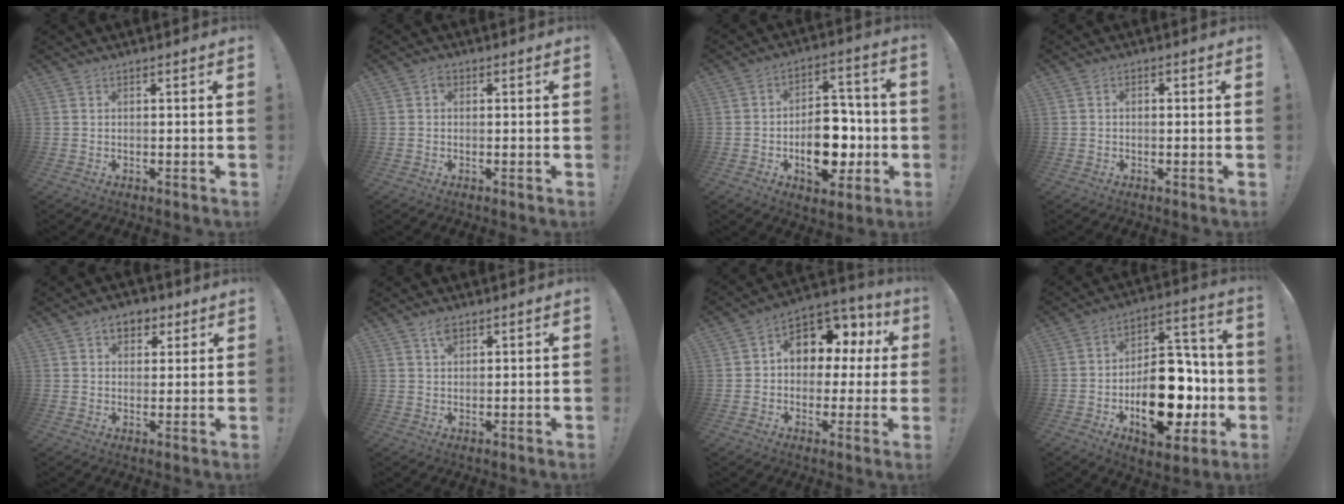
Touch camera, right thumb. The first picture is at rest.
{"total": 1.3, "force": [-0.1, 1.1, 0.7], "torque": [-0.017, 0.007, -0.002]}
{"total": 15.9, "force": [-4.1, 10.4, 11.3], "torque": [-0.152, 0.026, -0.060]}
{"total": 1.4, "force": [-0.7, 0.9, 0.8], "torque": [-0.020, 0.008, -0.013]}
{"total": 6.9, "force": [3.2, 5.1, 3.4], "torque": [-0.039, -0.006, 0.058]}
{"total": 2.8, "force": [1.9, 1.5, 1.4], "torque": [-0.016, -0.007, 0.031]}
{"total": 11.0, "force": [3.8, 8.1, 6.3], "torque": [-0.099, -0.023, 0.071]}
{"total": 22.9, "force": [-6.7, 13.7, 17.1], "torque": [-0.252, 0.048, -0.086]}